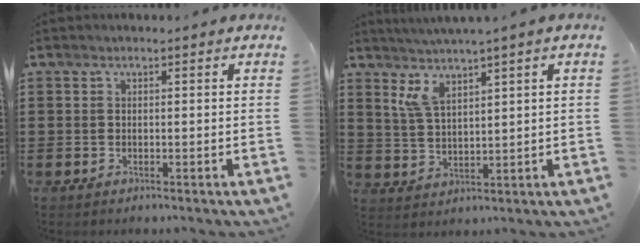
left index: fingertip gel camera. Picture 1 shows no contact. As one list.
[{"total": 4.8, "force": [2.8, 1.0, 3.8], "torque": [-0.081, -0.002, 0.050]}]